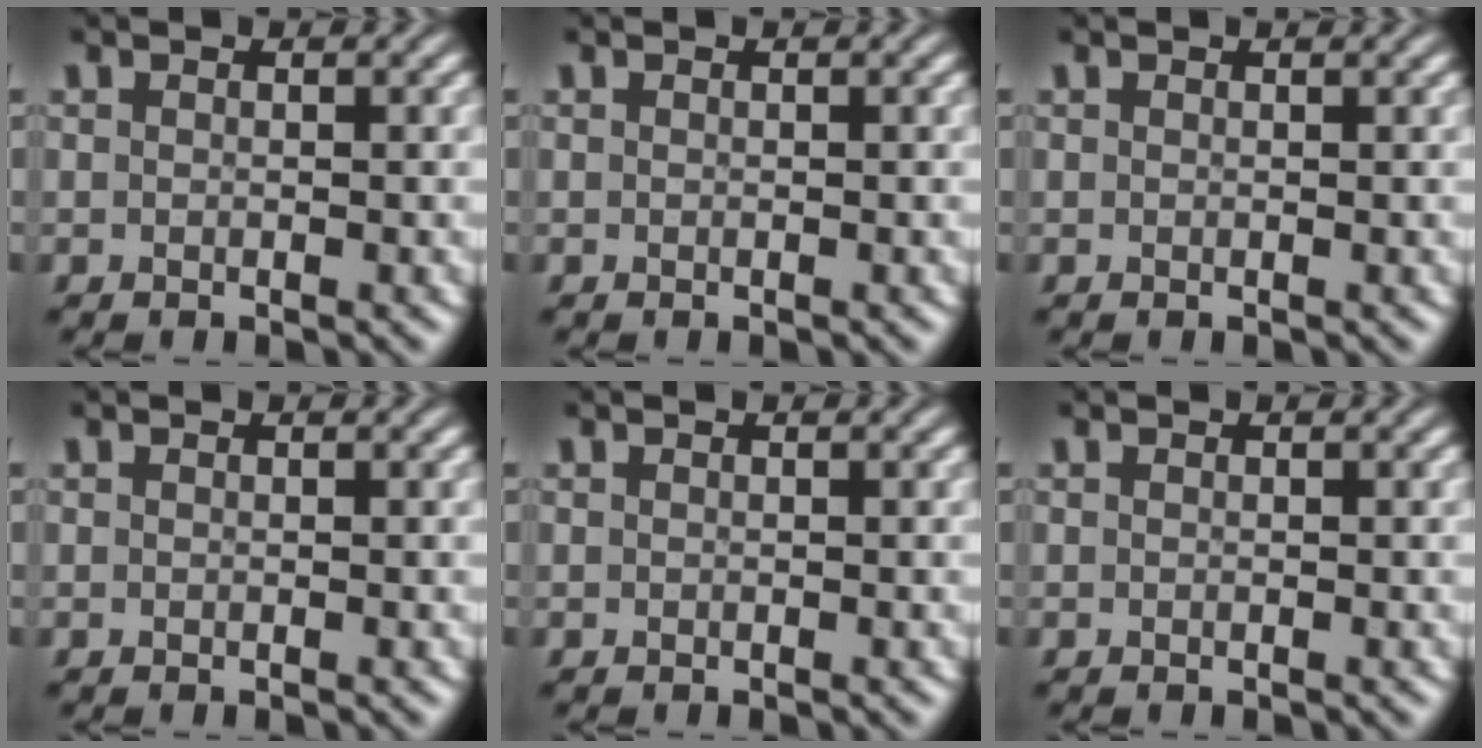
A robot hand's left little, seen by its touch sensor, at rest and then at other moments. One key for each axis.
{"total": 0.0}
{"total": 0.6, "fx": 0.5, "fy": 0.2, "fz": 0.3, "tx": -0.002, "ty": 0.001, "tz": 0.006}
{"total": 0.0}
{"total": 0.0}
{"total": 0.0}